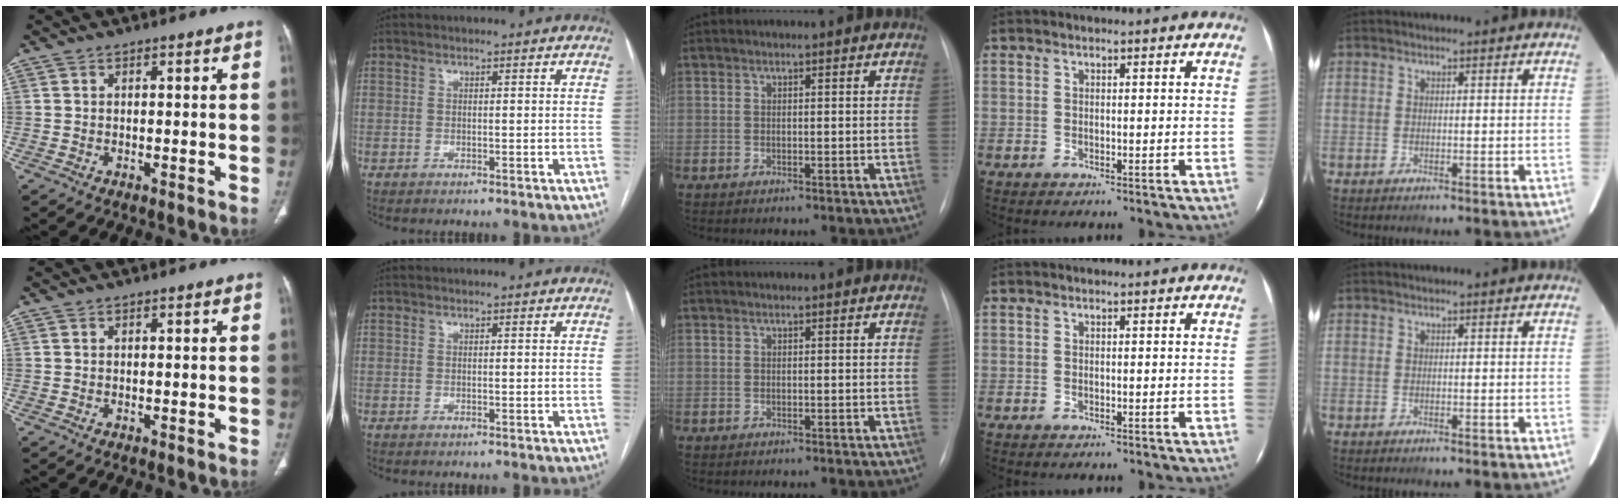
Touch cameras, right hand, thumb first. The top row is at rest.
{}